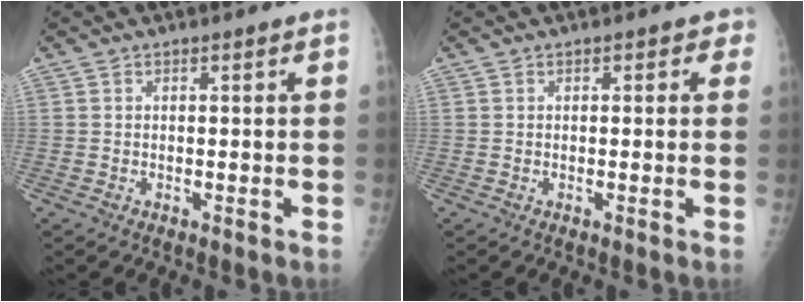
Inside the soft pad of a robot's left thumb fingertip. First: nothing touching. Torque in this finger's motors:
{"motor_torque": [-0.46, 0.10, -0.15, -0.08, 0.05]}